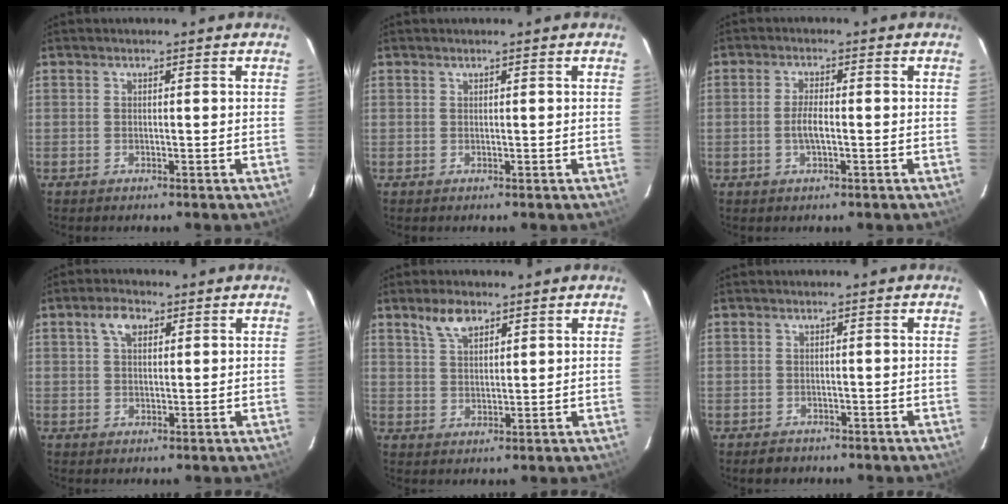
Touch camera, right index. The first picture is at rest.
{"total": 0.0}
{"total": 3.1, "force": [-0.8, 0.5, 2.9], "torque": [-0.060, -0.001, -0.015]}
{"total": 4.0, "force": [1.8, 2.3, 2.7], "torque": [-0.047, 0.012, 0.032]}
{"total": 5.1, "force": [3.5, 2.3, 2.9], "torque": [-0.052, 0.009, 0.068]}
{"total": 1.9, "force": [-1.2, 1.4, 0.3], "torque": [-0.008, 0.001, -0.015]}